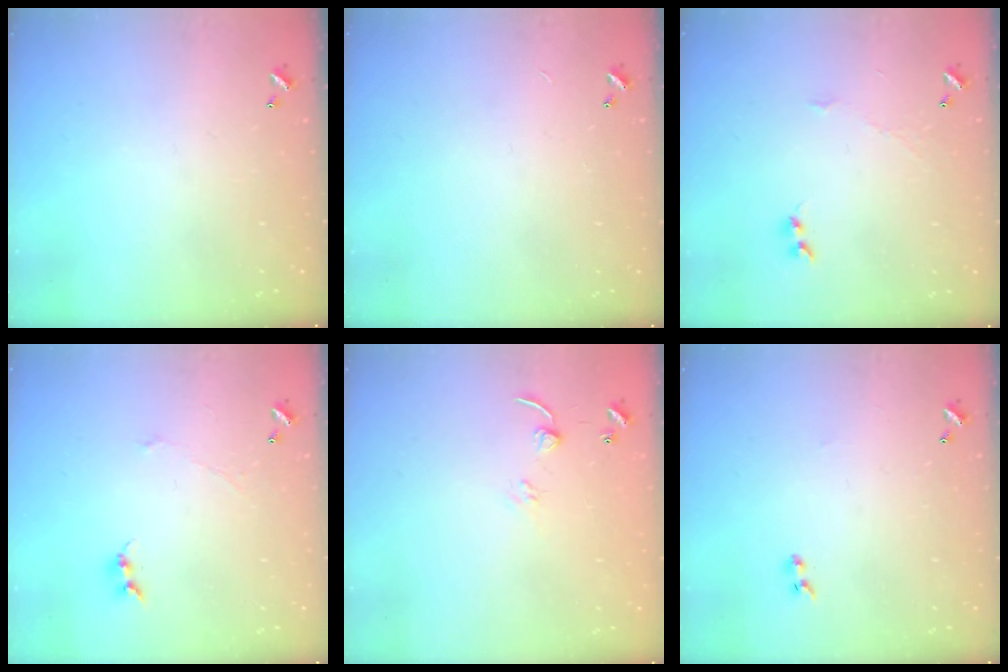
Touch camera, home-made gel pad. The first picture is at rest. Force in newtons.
{"total": 0.9, "press": 0.9, "slide": 0.2}
{"total": 1.9, "press": 1.9, "slide": 0.3}
{"total": 0.0}
{"total": 5.4, "press": 5.4, "slide": 0.5}
{"total": 2.1, "press": 1.9, "slide": 1.0}